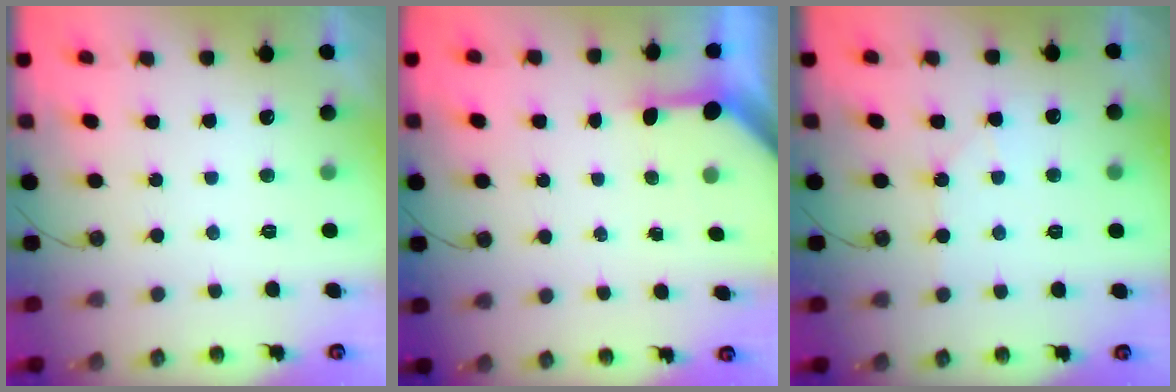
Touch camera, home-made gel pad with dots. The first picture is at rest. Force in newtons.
{"total": 3.4, "press": 3.3, "slide": 0.3}
{"total": 4.9, "press": 4.8, "slide": 0.8}